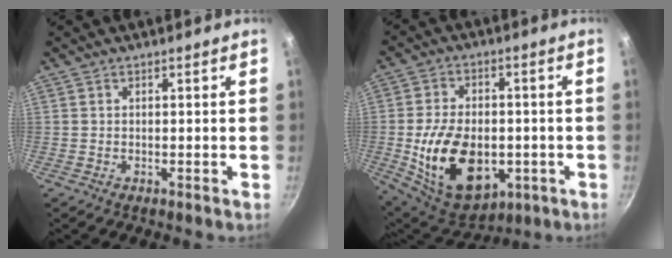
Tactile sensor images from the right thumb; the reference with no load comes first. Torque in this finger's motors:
{"motor_torque": [-0.58, 1.54, 0.21, -0.07, 0.46]}